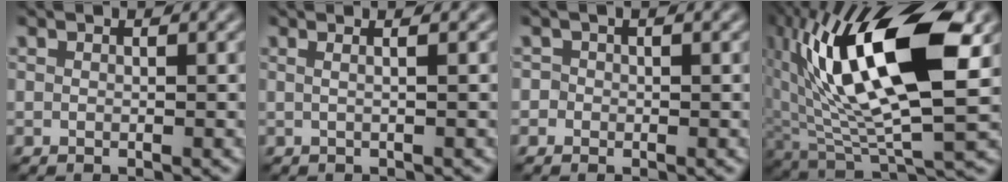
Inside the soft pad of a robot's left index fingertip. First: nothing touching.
{"total": 2.8, "force": [0.9, 1.4, 2.3], "torque": [-0.009, 0.009, -0.024]}
{"total": 0.8, "force": [-0.3, 0.7, 0.1], "torque": [0.003, -0.003, -0.007]}
{"total": 16.1, "force": [4.3, 6.2, 14.2], "torque": [-0.273, 0.007, 0.077]}